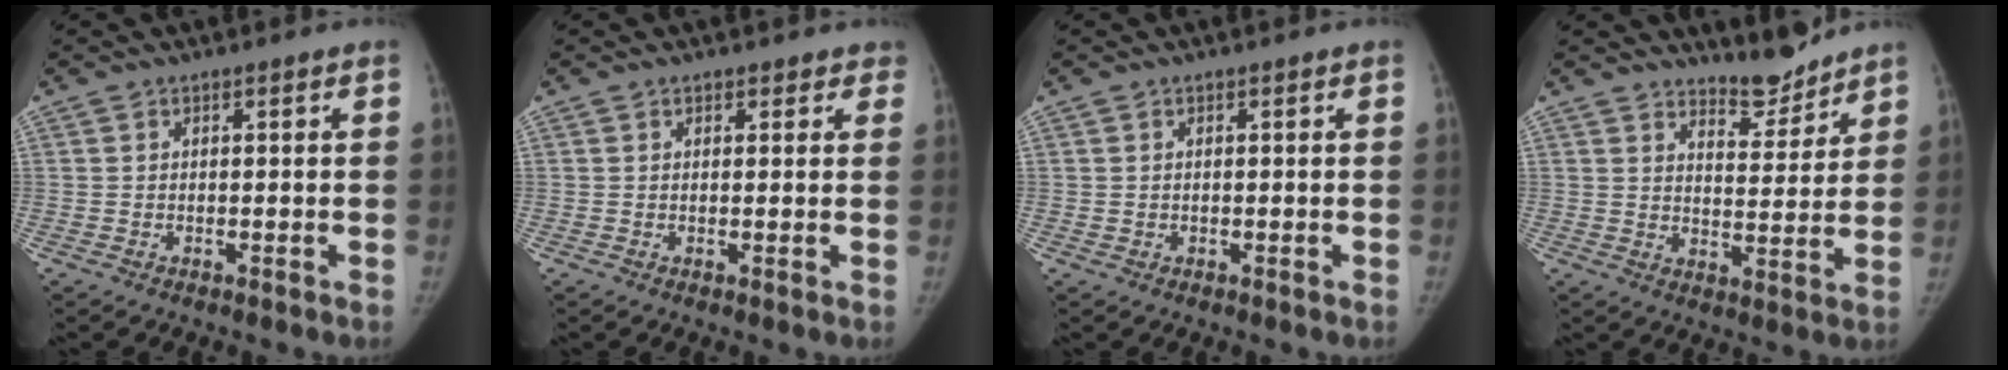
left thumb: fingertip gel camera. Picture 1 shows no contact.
{"total": 2.6, "force": [2.0, 1.6, 0.2], "torque": [0.033, -0.004, 0.013]}
{"total": 0.6, "force": [0.1, 0.6, 0.2], "torque": [-0.001, 0.001, 0.002]}
{"total": 6.5, "force": [6.2, 1.5, 1.2], "torque": [0.002, -0.056, 0.106]}